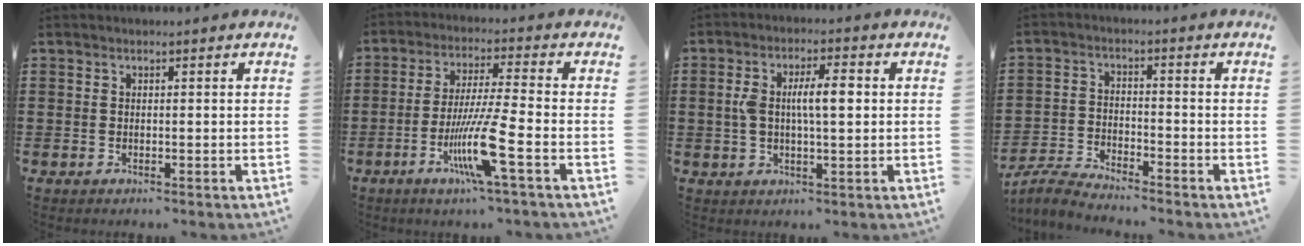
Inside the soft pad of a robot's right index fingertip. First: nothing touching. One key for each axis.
{"total": 10.3, "fx": -4.3, "fy": 0.2, "fz": 9.4, "tx": -0.188, "ty": -0.016, "tz": -0.083}
{"total": 6.4, "fx": 0.7, "fy": 2.3, "fz": 6.0, "tx": -0.122, "ty": 0.006, "tz": 0.006}
{"total": 3.7, "fx": -3.6, "fy": 0.1, "fz": 0.7, "tx": -0.031, "ty": -0.002, "tz": -0.079}